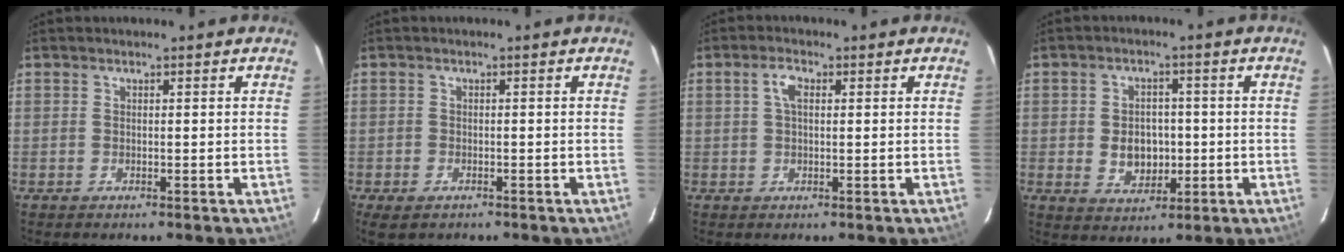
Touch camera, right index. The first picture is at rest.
{"total": 3.4, "force": [-2.1, 2.1, 1.7], "torque": [-0.037, -0.011, -0.035]}
{"total": 2.7, "force": [0.7, 1.3, 2.3], "torque": [-0.046, 0.009, 0.013]}
{"total": 6.6, "force": [-0.6, 5.3, 4.0], "torque": [-0.077, 0.007, 0.002]}